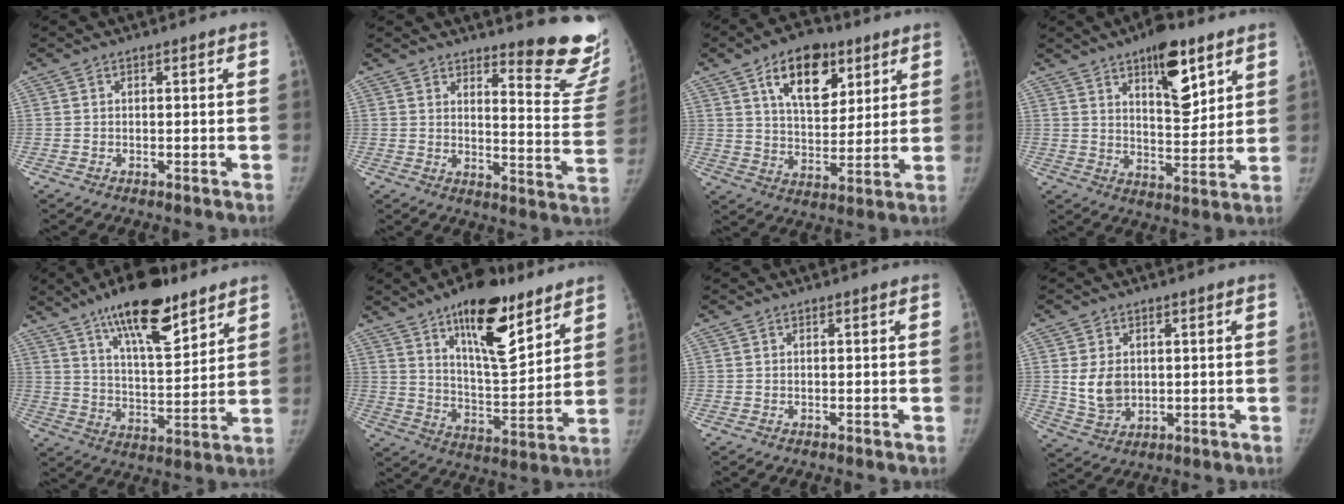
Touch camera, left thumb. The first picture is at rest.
{"total": 15.8, "force": [13.4, 3.0, 7.8], "torque": [-0.058, -0.147, 0.155]}
{"total": 14.6, "force": [7.3, 8.4, 9.5], "torque": [-0.108, -0.030, 0.122]}
{"total": 12.9, "force": [7.2, 5.2, 9.4], "torque": [-0.109, -0.043, 0.112]}
{"total": 17.1, "force": [11.3, 5.8, 11.5], "torque": [-0.156, -0.060, 0.190]}
{"total": 18.1, "force": [11.3, 6.7, 12.4], "torque": [-0.156, -0.069, 0.187]}
{"total": 0.0}
{"total": 6.8, "force": [0.9, 5.2, 4.3], "torque": [-0.058, -0.012, 0.032]}